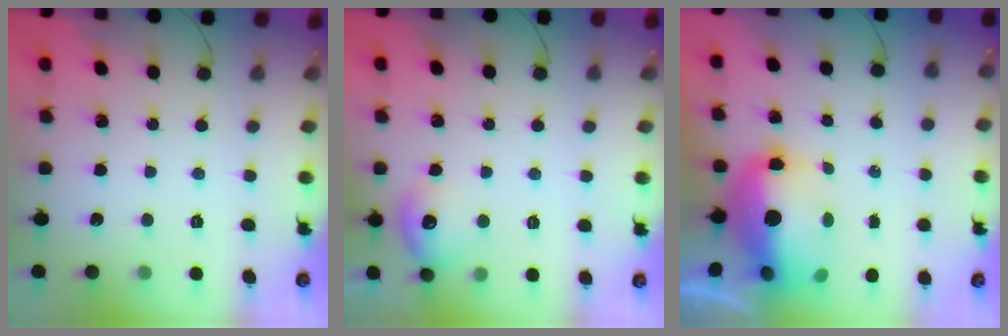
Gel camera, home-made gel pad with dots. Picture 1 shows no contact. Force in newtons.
{"total": 9.9, "press": 9.8, "slide": 1.3}
{"total": 13.1, "press": 12.8, "slide": 2.8}